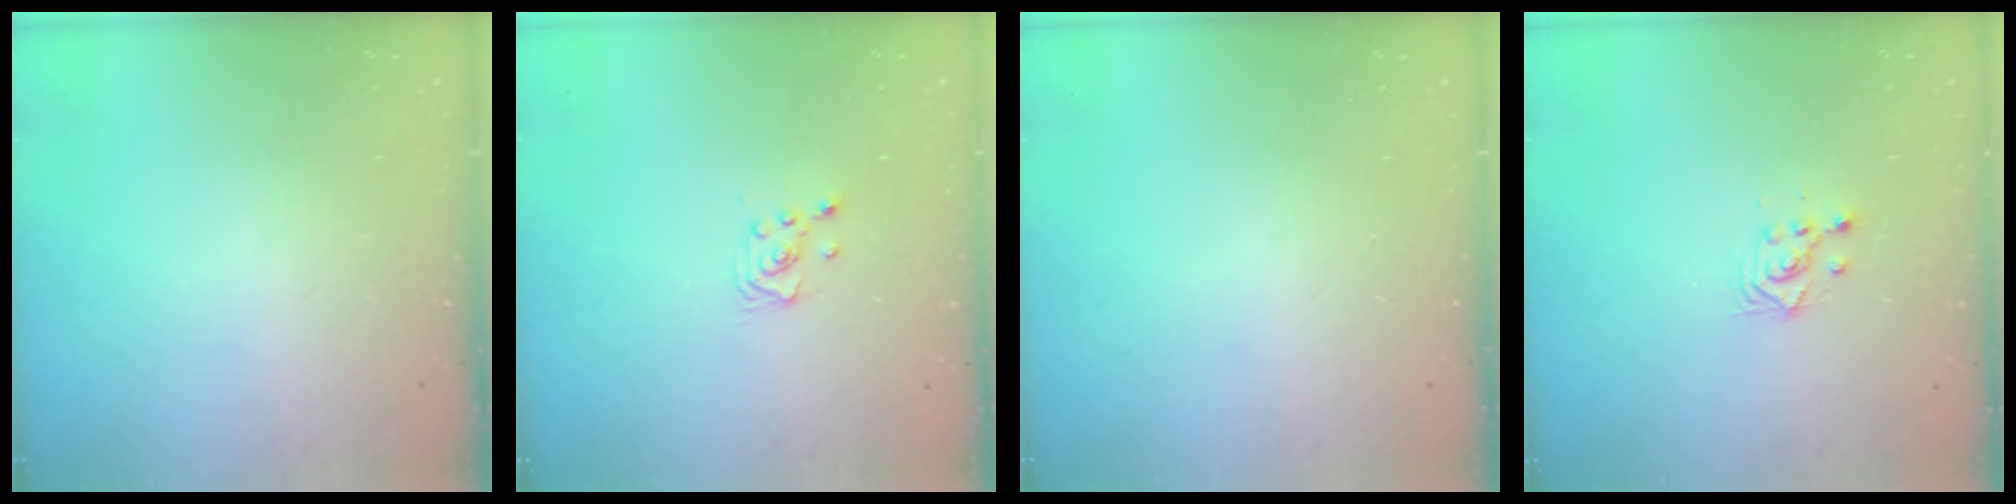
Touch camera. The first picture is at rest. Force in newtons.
{"total": 2.2, "press": 2.2, "slide": 0.3}
{"total": 0.0}
{"total": 2.8, "press": 2.8, "slide": 0.2}